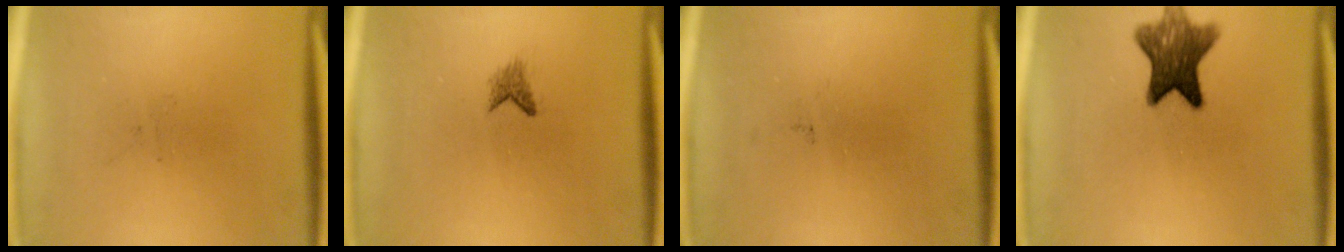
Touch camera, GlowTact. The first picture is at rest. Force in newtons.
{"total": 1.2}
{"total": 0.0}
{"total": 9.2}